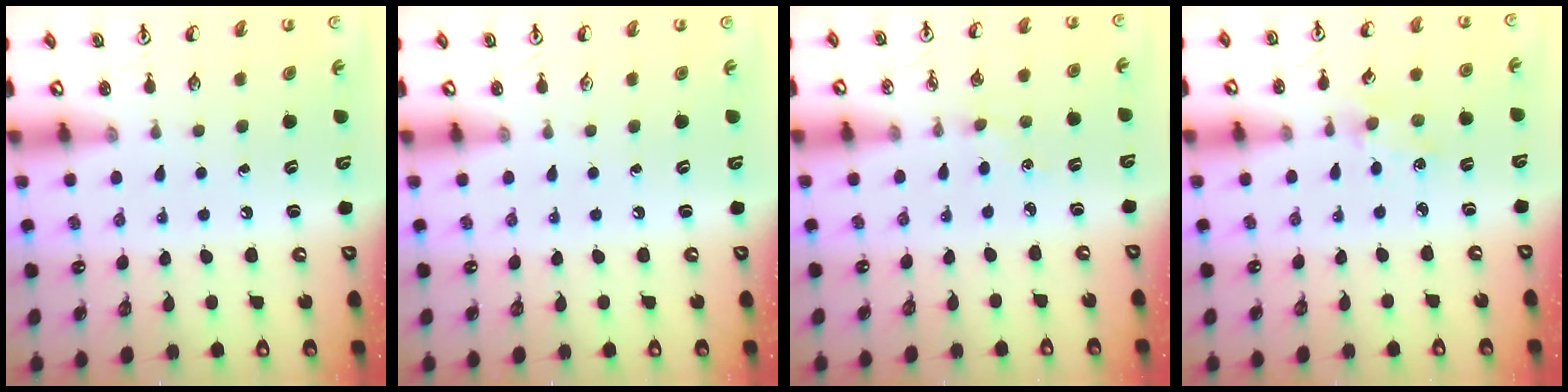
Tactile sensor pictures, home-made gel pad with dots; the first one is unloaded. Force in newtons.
{"total": 0.0}
{"total": 1.5, "press": 1.5, "slide": 0.3}
{"total": 2.3, "press": 2.3, "slide": 0.4}